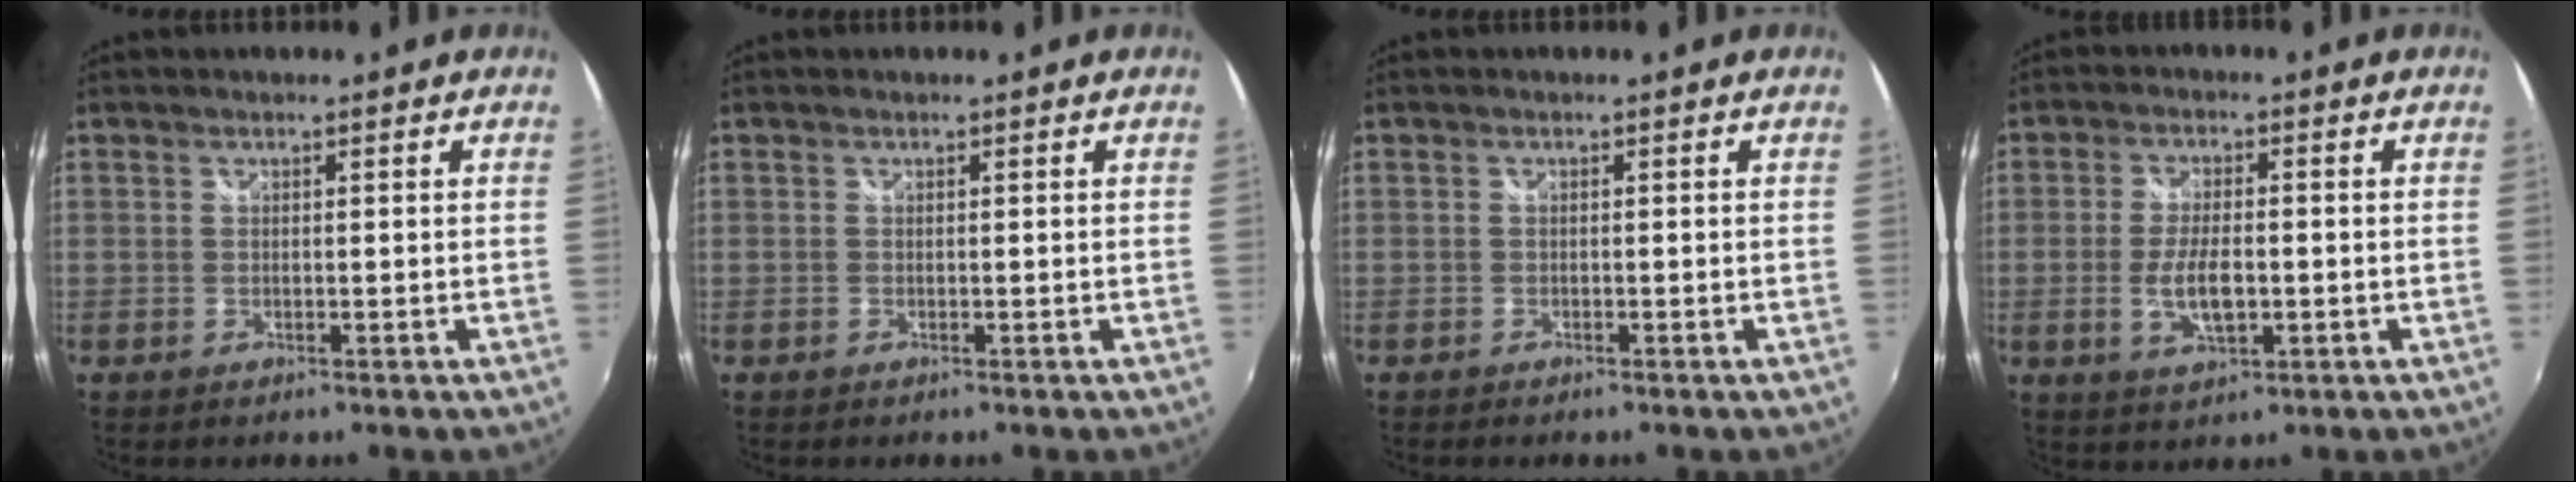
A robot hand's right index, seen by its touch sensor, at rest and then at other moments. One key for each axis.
{"total": 0.0}
{"total": 0.7, "fx": -0.6, "fy": 0.2, "fz": 0.2, "tx": -0.007, "ty": -0.004, "tz": -0.014}
{"total": 6.8, "fx": -1.4, "fy": 2.7, "fz": 6.1, "tx": -0.123, "ty": -0.006, "tz": -0.024}